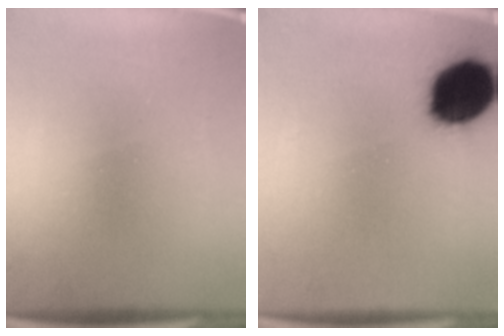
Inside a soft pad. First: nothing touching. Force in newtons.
{"total": 18.2}